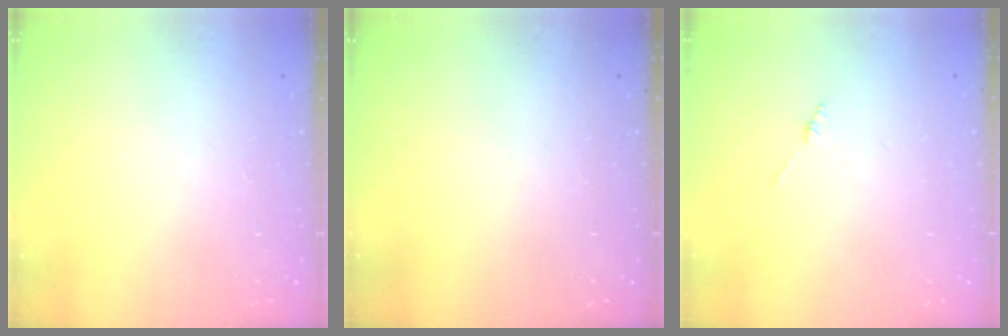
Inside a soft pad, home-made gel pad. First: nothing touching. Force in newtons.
{"total": 0.0}
{"total": 1.3, "press": 1.3, "slide": 0.3}